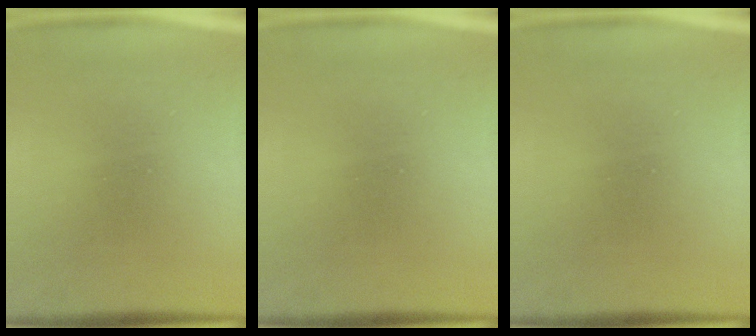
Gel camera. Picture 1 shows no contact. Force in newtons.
{"total": 0.0}
{"total": 0.0}